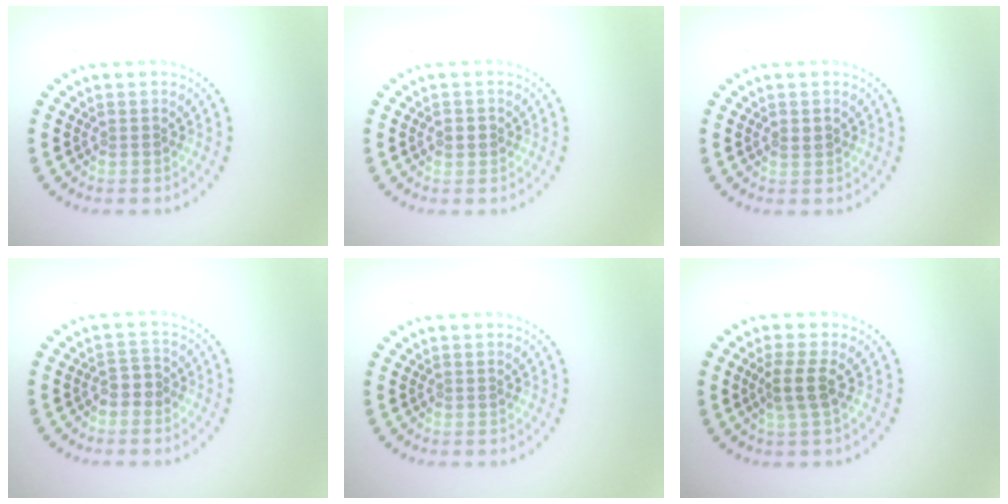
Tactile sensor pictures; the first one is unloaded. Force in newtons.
{"total": 1.0, "press": 1.0, "slide": 0.3}
{"total": 0.8, "press": 0.8, "slide": 0.1}
{"total": 1.6, "press": 1.3, "slide": 1.0}
{"total": 0.0}
{"total": 2.3, "press": 1.9, "slide": 1.4}